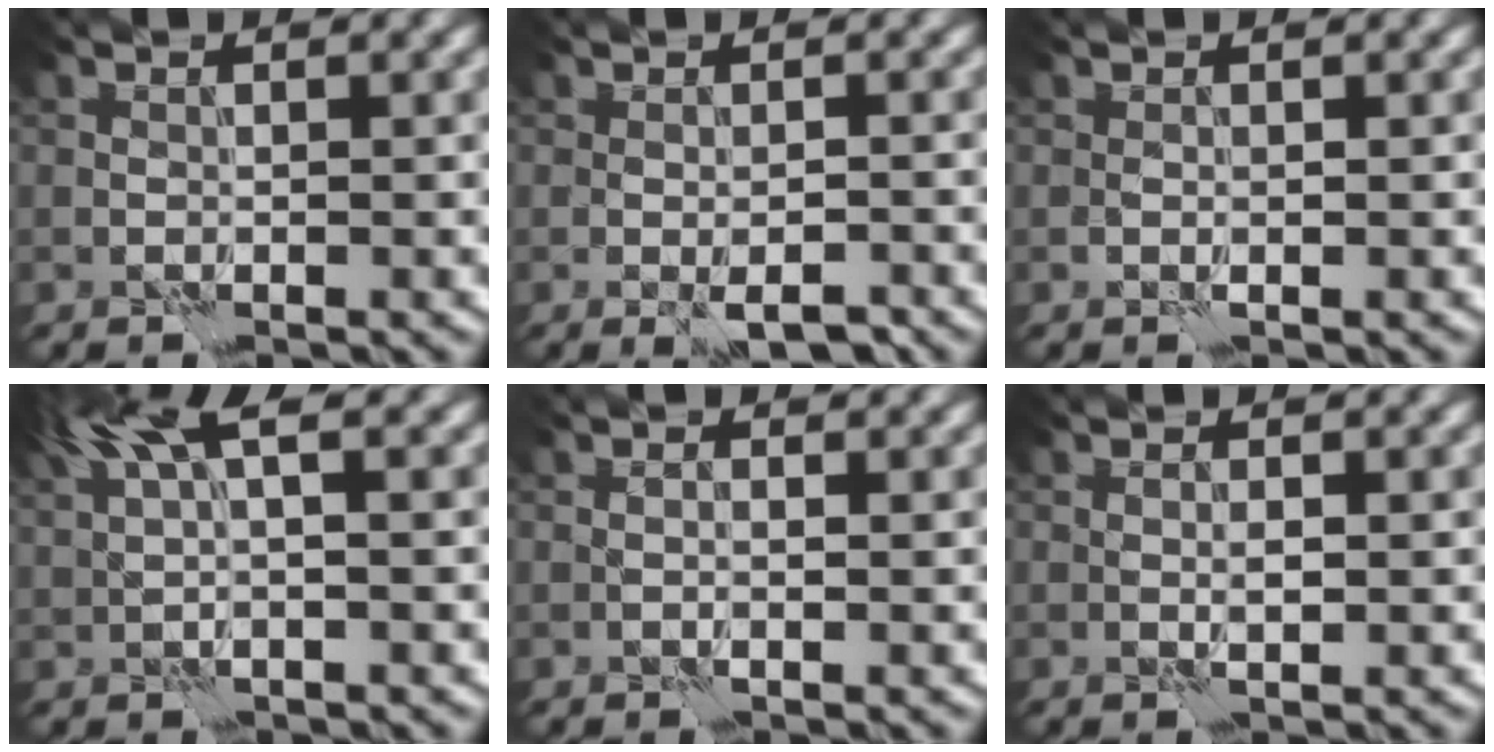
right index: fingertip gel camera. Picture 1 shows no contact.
{"total": 3.2, "force": [-1.7, 0.9, 2.5], "torque": [-0.047, -0.008, -0.021]}
{"total": 0.7, "force": [0.1, 0.3, 0.6], "torque": [-0.013, 0.000, 0.001]}
{"total": 4.3, "force": [1.9, 1.0, 3.7], "torque": [-0.073, 0.011, 0.034]}
{"total": 0.9, "force": [0.1, 0.4, 0.8], "torque": [-0.014, -0.004, -0.002]}
{"total": 0.9, "force": [0.1, 0.3, 0.9], "torque": [-0.019, -0.001, 0.001]}